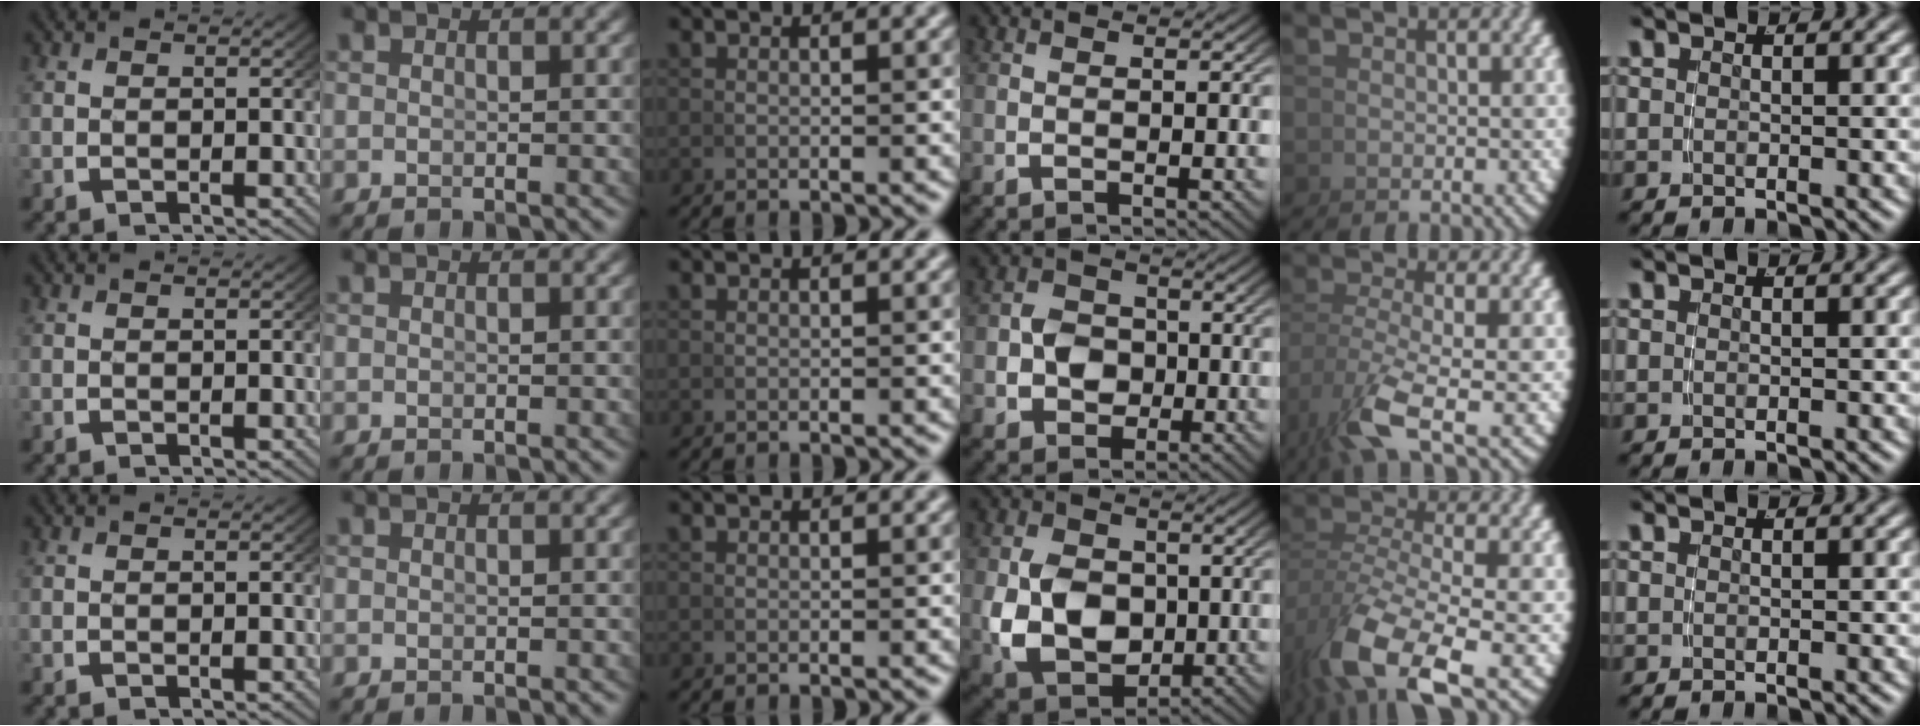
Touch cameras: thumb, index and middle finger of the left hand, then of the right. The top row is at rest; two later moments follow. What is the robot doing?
{"motion": "grasp_and_lifting", "object": "pen"}